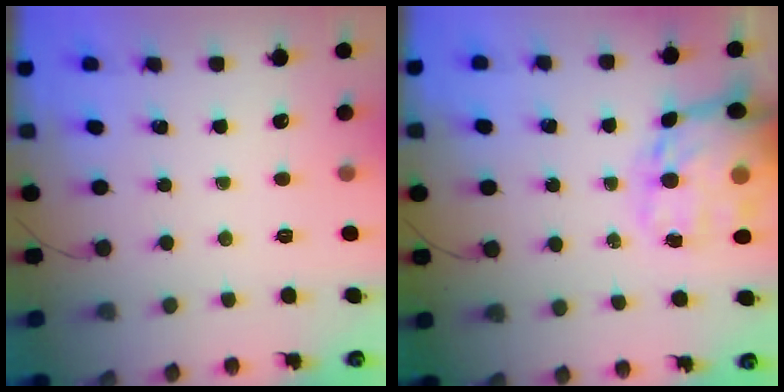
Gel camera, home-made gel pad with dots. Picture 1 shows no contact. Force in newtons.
{"total": 20.1, "press": 19.6, "slide": 4.7}